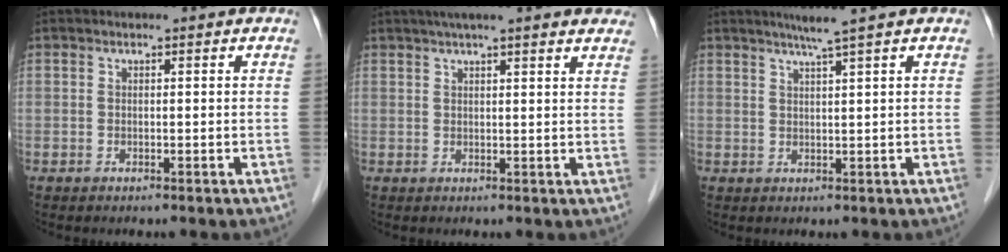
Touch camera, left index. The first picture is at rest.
{"total": 14.0, "force": [11.8, 1.7, 7.4], "torque": [-0.102, 0.036, 0.143]}
{"total": 3.1, "force": [2.2, -1.1, 1.8], "torque": [-0.034, -0.008, 0.044]}